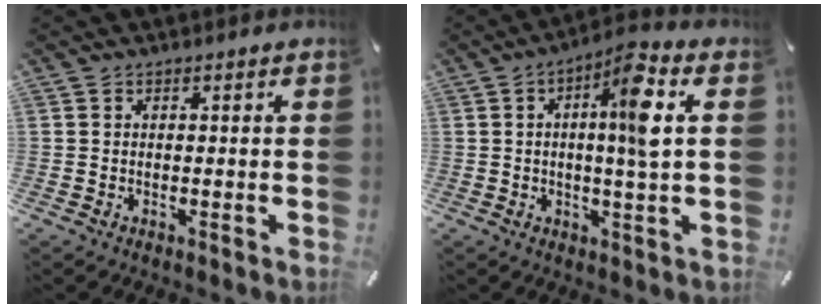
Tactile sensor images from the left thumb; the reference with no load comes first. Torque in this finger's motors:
{"motor_torque": [0.61, 0.30, 0.49, 0.34, 0.13]}